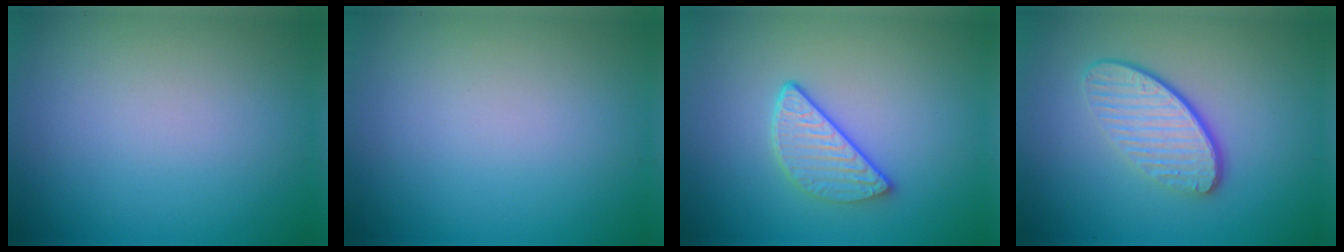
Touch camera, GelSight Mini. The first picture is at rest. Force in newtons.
{"total": 0.0}
{"total": 3.3, "press": 2.6, "slide": 2.0}
{"total": 4.3, "press": 3.1, "slide": 3.0}